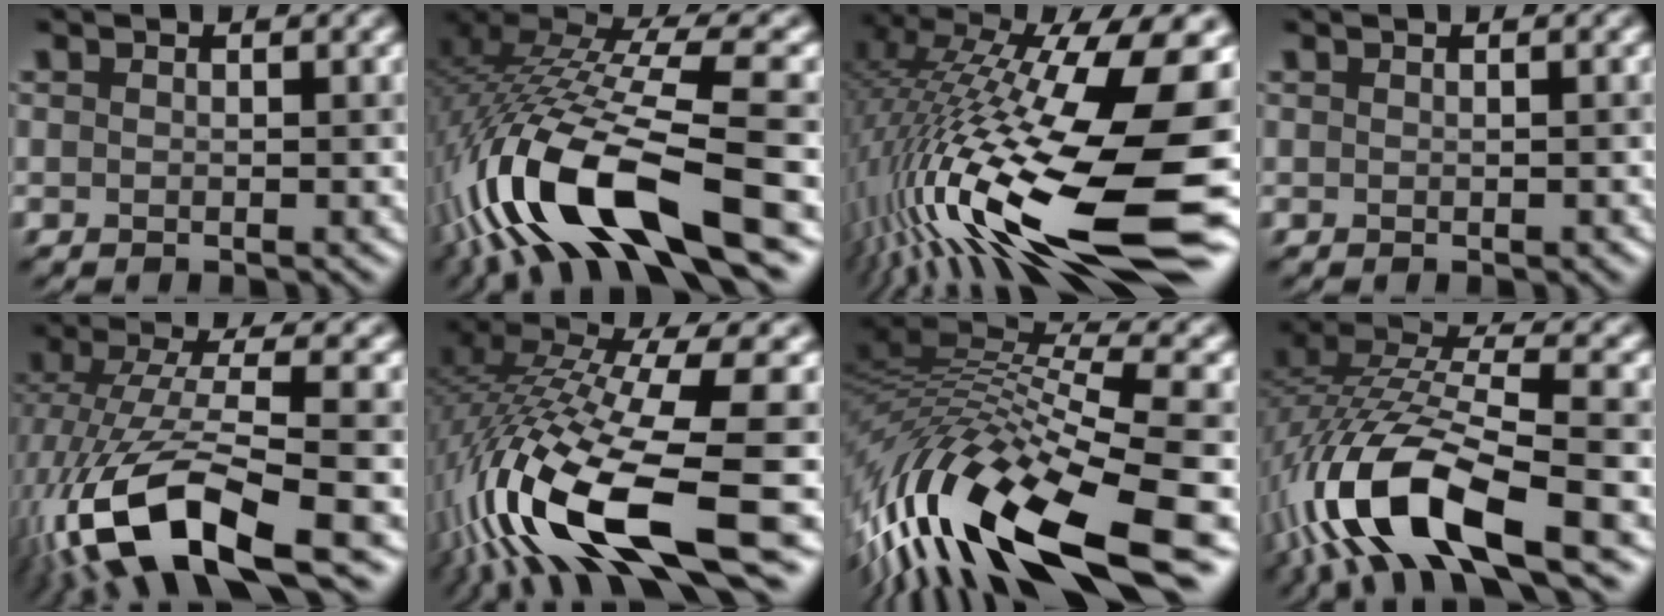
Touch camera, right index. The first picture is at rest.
{"total": 14.4, "force": [-4.2, 4.8, 12.8], "torque": [-0.272, 0.006, -0.065]}
{"total": 19.5, "force": [-2.5, 5.6, 18.5], "torque": [-0.336, -0.011, -0.035]}
{"total": 0.0}
{"total": 11.7, "force": [-4.2, 4.5, 9.9], "torque": [-0.196, 0.003, -0.080]}
{"total": 15.8, "force": [-4.3, 4.2, 14.6], "torque": [-0.295, -0.014, -0.063]}
{"total": 14.7, "force": [-4.7, 4.6, 13.1], "torque": [-0.257, 0.022, -0.077]}
{"total": 13.0, "force": [-6.0, 4.4, 10.6], "torque": [-0.224, 0.000, -0.116]}